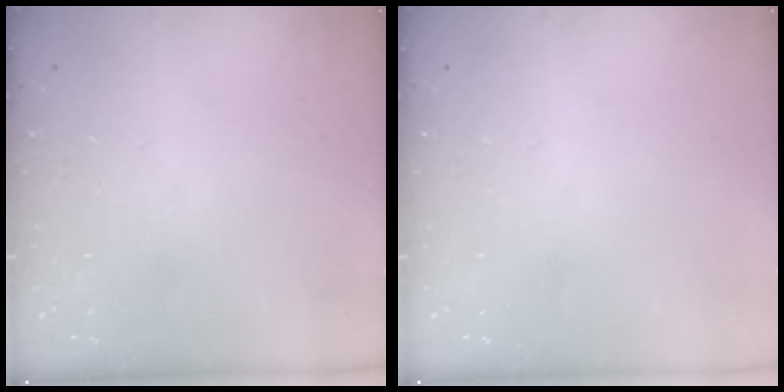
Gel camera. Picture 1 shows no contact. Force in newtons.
{"total": 0.0}